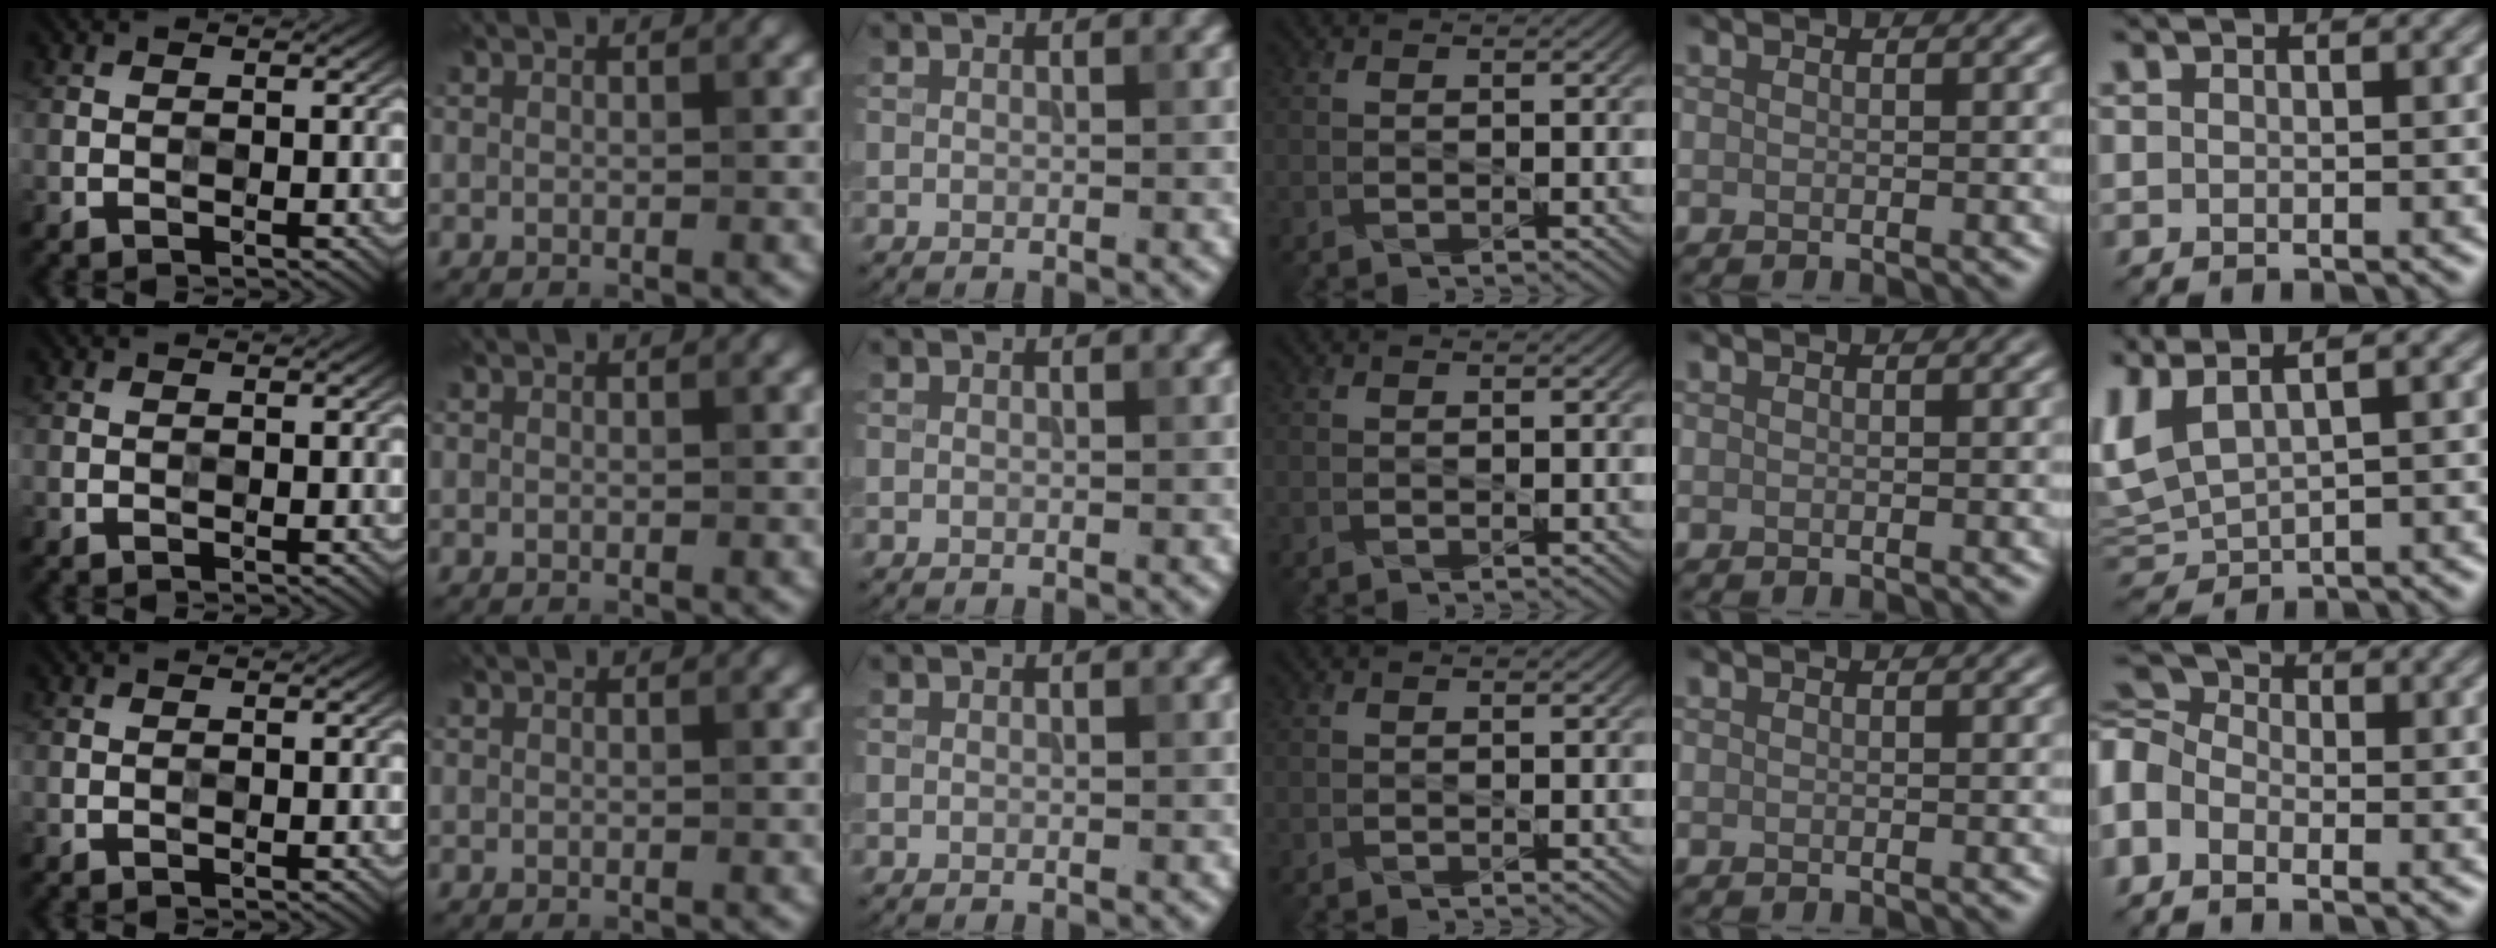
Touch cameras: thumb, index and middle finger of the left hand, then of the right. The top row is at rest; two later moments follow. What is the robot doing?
{"motion": "press", "object": "sticky note"}